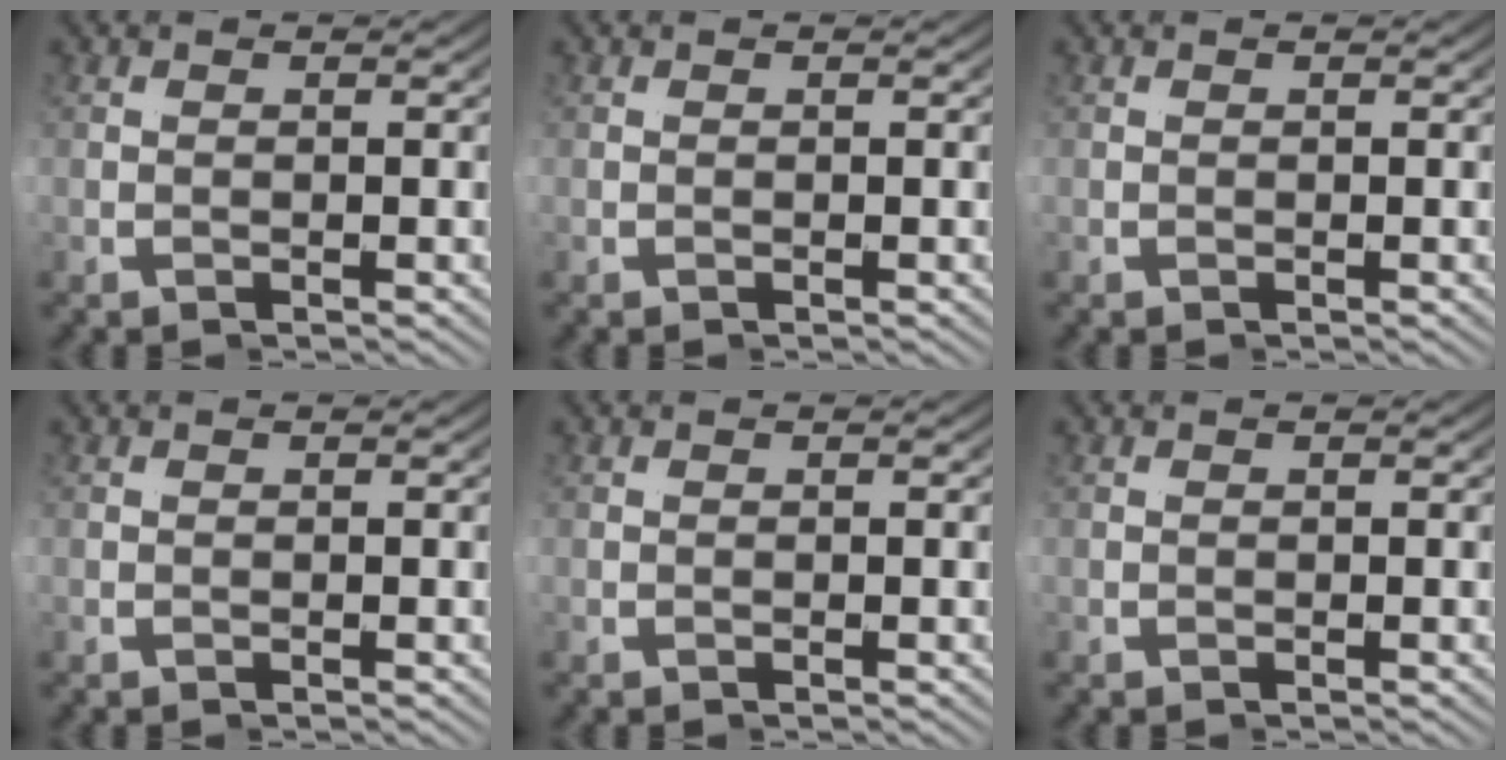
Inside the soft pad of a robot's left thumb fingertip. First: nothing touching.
{"total": 0.0}
{"total": 0.0}
{"total": 0.0}
{"total": 0.0}
{"total": 0.0}